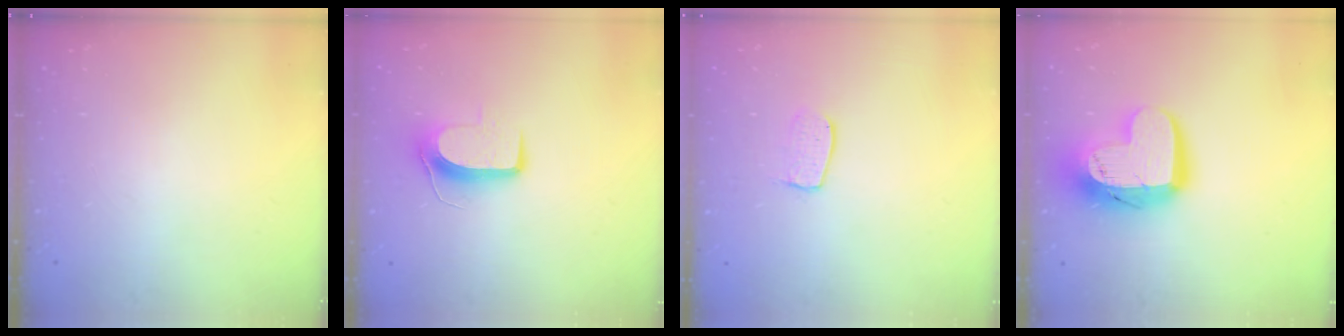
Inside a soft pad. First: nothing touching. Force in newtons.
{"total": 9.0, "press": 9.0, "slide": 0.2}
{"total": 6.7, "press": 6.7, "slide": 0.5}
{"total": 18.0, "press": 17.9, "slide": 1.2}